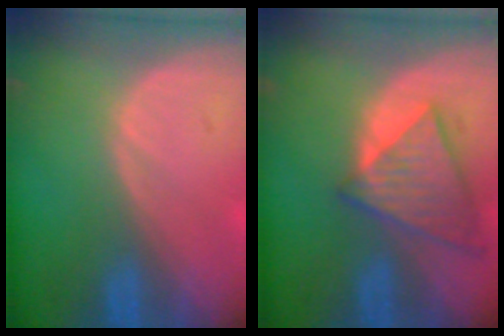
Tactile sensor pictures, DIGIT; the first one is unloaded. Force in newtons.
{"total": 7.9, "press": 7.1, "slide": 3.4}